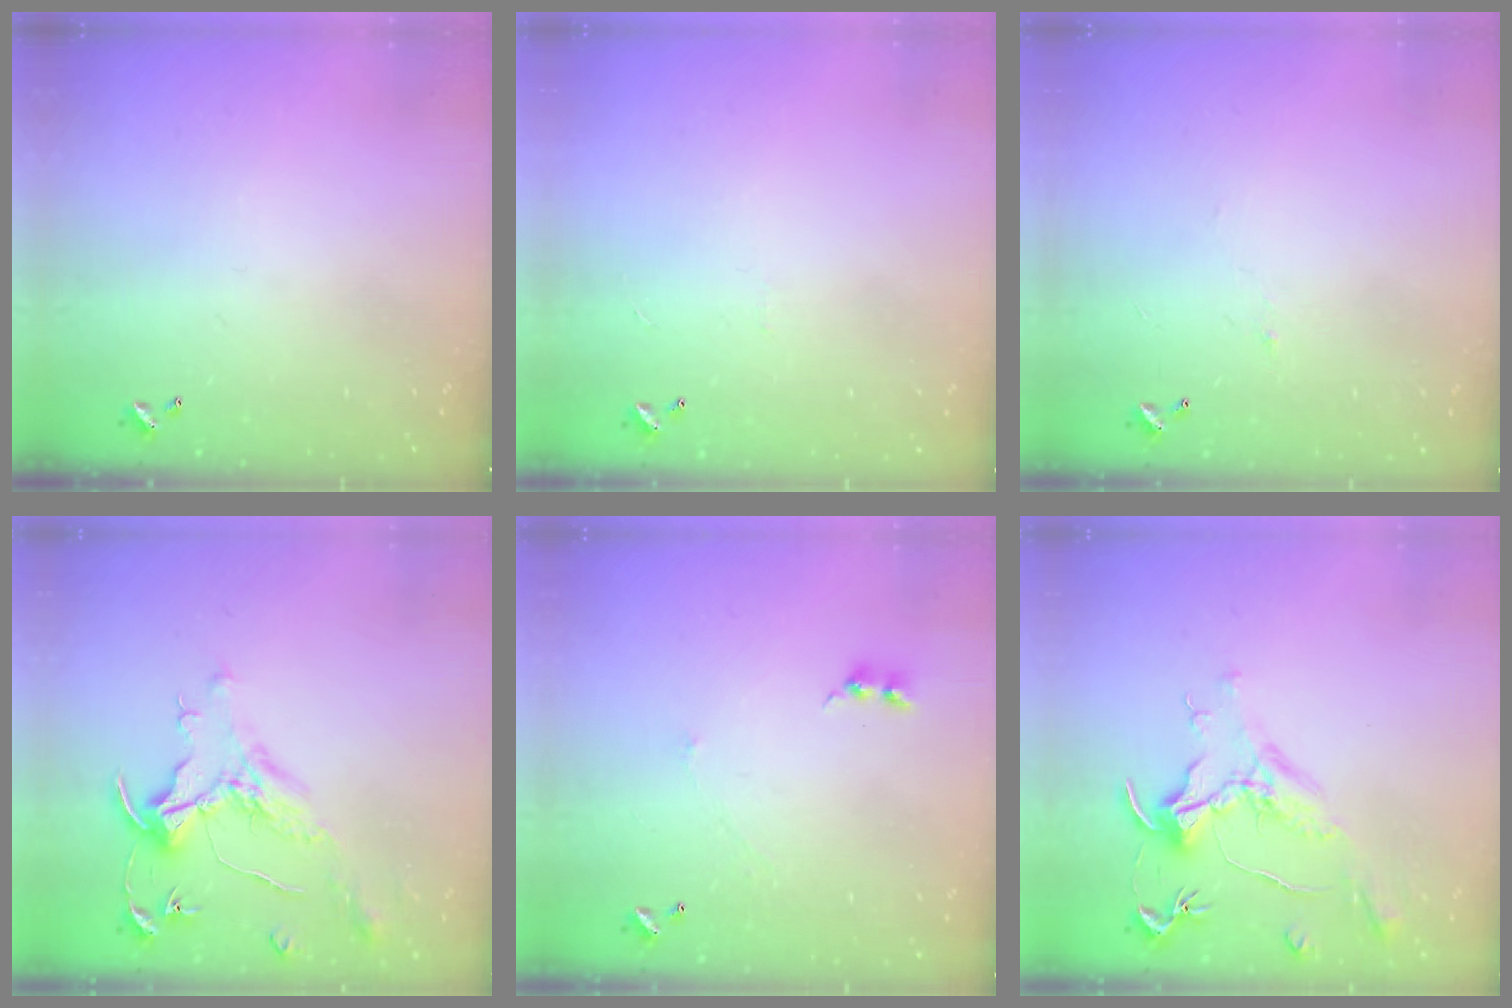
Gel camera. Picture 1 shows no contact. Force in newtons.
{"total": 1.3, "press": 1.3, "slide": 0.4}
{"total": 0.8, "press": 0.6, "slide": 0.6}
{"total": 1.6, "press": 1.4, "slide": 0.7}
{"total": 1.1, "press": 0.9, "slide": 0.6}
{"total": 1.6, "press": 1.4, "slide": 0.7}